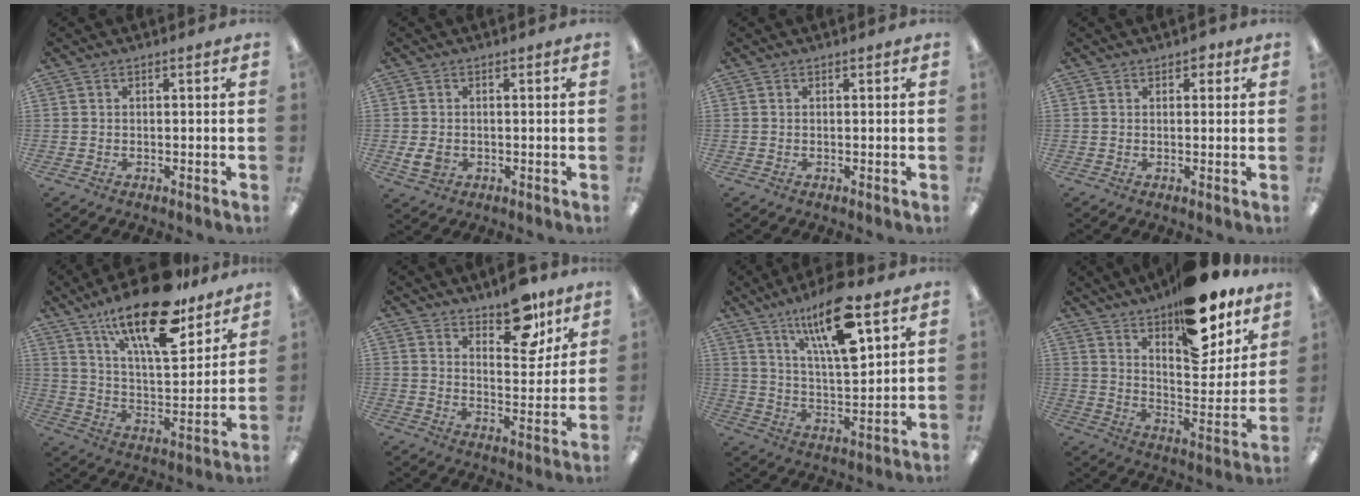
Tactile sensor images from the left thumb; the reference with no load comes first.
{"total": 4.0, "force": [-0.4, 3.2, 2.3], "torque": [-0.043, -0.002, -0.009]}
{"total": 0.0}
{"total": 2.0, "force": [1.3, 1.4, 0.7], "torque": [0.002, -0.002, 0.020]}
{"total": 21.6, "force": [15.0, 7.4, 13.6], "torque": [-0.220, -0.090, 0.252]}
{"total": 11.6, "force": [9.0, 5.0, 5.4], "torque": [-0.053, -0.059, 0.156]}
{"total": 17.2, "force": [10.6, 5.0, 12.6], "torque": [-0.214, -0.048, 0.172]}
{"total": 20.5, "force": [14.9, 8.5, 11.2], "torque": [-0.145, -0.103, 0.250]}